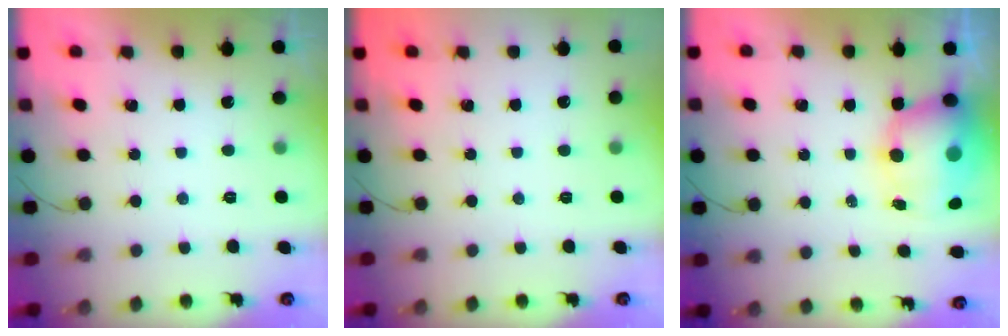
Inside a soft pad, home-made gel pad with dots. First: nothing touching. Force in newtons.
{"total": 0.0}
{"total": 10.9, "press": 10.7, "slide": 2.1}